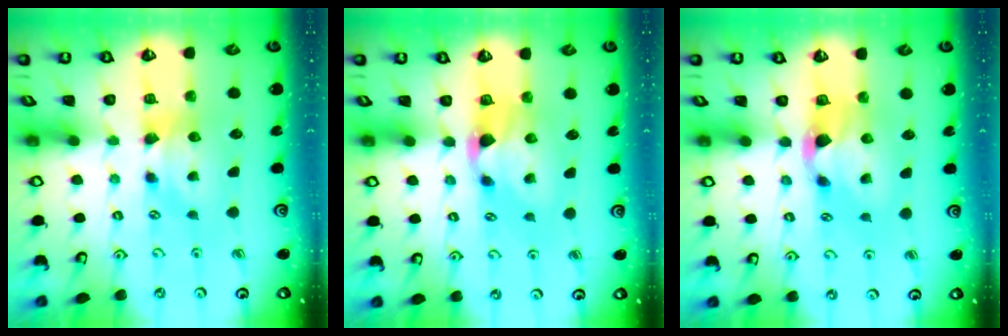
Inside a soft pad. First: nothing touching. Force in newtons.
{"total": 2.3, "press": 1.9, "slide": 1.2}
{"total": 2.9, "press": 2.6, "slide": 1.3}